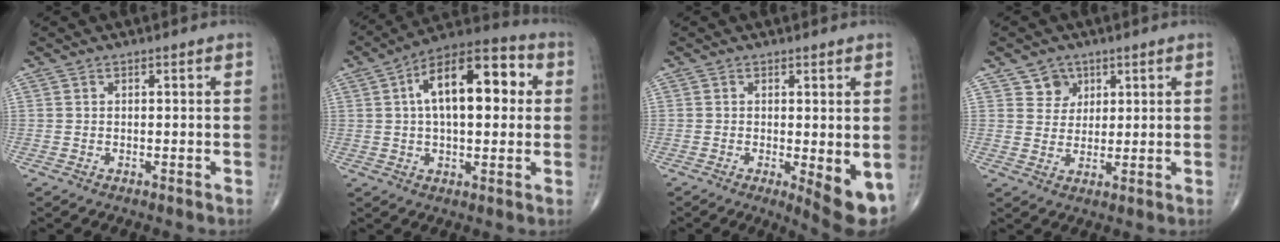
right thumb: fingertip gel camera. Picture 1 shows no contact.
{"total": 17.7, "force": [3.4, 8.5, 15.1], "torque": [-0.212, 0.030, 0.043]}
{"total": 7.3, "force": [-1.3, 2.0, 6.9], "torque": [-0.091, -0.020, -0.015]}
{"total": 4.4, "force": [2.4, 3.6, 0.6], "torque": [0.015, -0.014, 0.042]}